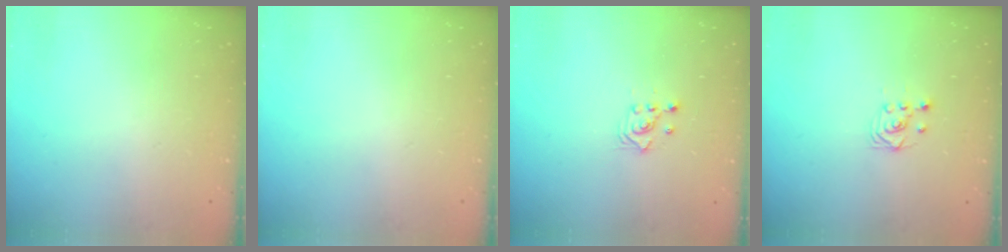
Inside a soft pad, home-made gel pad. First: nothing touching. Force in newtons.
{"total": 0.0}
{"total": 2.9, "press": 2.9, "slide": 0.2}
{"total": 2.5, "press": 2.2, "slide": 1.2}